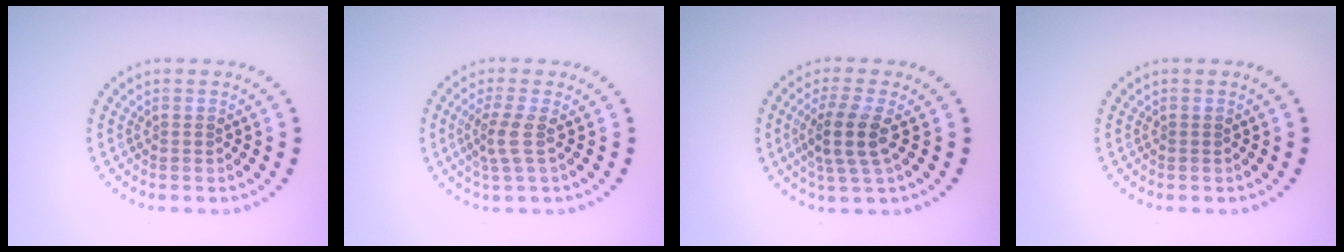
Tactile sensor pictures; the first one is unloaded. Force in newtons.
{"total": 2.3, "press": 1.6, "slide": 1.5}
{"total": 3.5, "press": 2.8, "slide": 2.1}
{"total": 0.0}